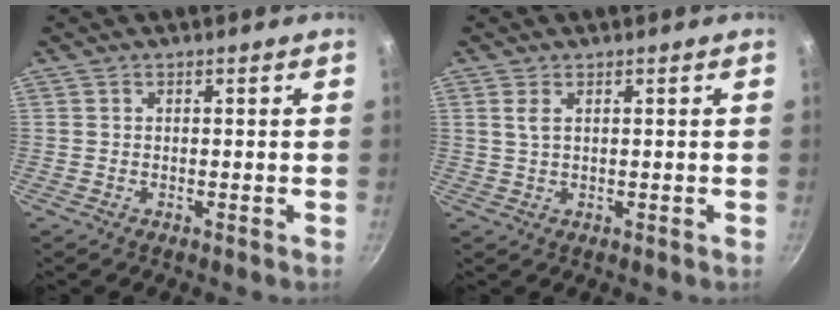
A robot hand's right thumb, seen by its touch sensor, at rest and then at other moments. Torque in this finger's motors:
{"motor_torque": [-0.35, 0.02, -0.02, 0.08, -0.01]}